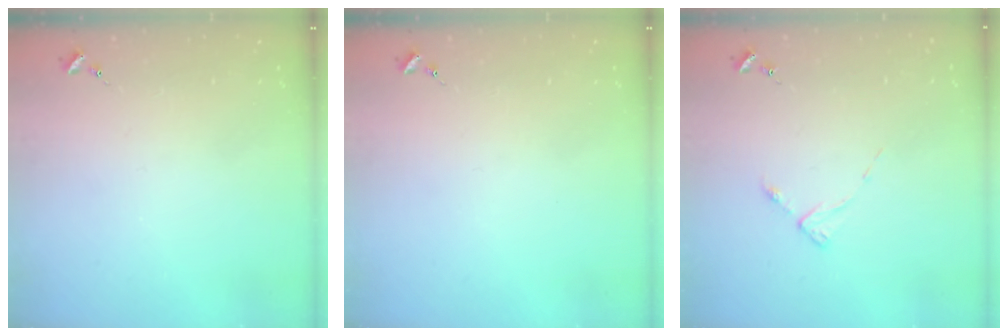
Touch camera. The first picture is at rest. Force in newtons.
{"total": 0.0}
{"total": 2.7, "press": 2.7, "slide": 0.4}